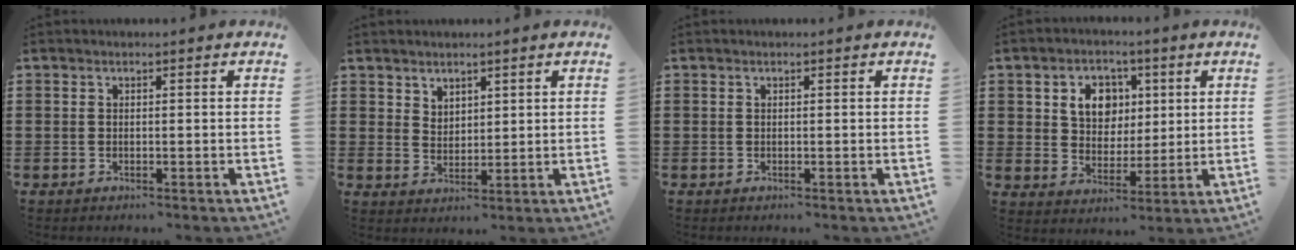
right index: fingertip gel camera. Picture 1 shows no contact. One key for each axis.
{"total": 3.1, "fx": 2.6, "fy": 1.7, "fz": -0.2, "tx": -0.004, "ty": 0.003, "tz": 0.051}
{"total": 0.0}
{"total": 6.7, "fx": 2.4, "fy": 5.4, "fz": 3.2, "tx": -0.071, "ty": 0.014, "tz": 0.037}